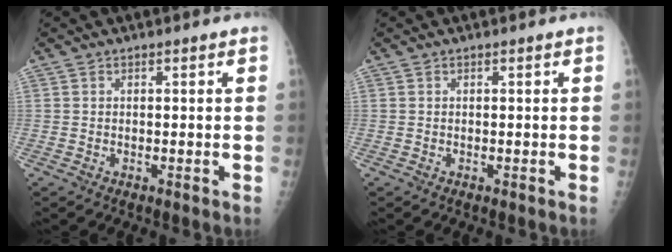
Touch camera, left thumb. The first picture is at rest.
{"total": 0.0}